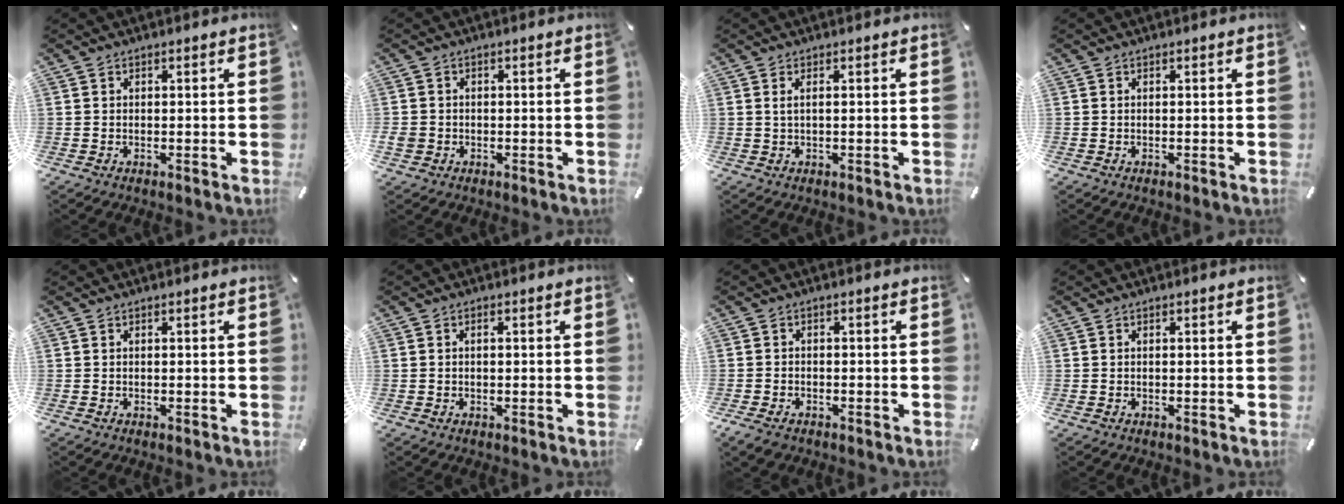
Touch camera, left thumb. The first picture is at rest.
{"total": 2.4, "force": [-0.7, 2.1, 0.9], "torque": [-0.023, 0.000, -0.016]}
{"total": 1.4, "force": [0.3, 0.1, 1.4], "torque": [-0.029, -0.002, 0.005]}
{"total": 0.0}
{"total": 0.0}
{"total": 1.0, "force": [0.0, 0.5, 0.8], "torque": [-0.016, 0.001, -0.001]}
{"total": 2.4, "force": [-1.6, 1.5, 1.0], "torque": [-0.033, 0.002, -0.035]}
{"total": 0.0}